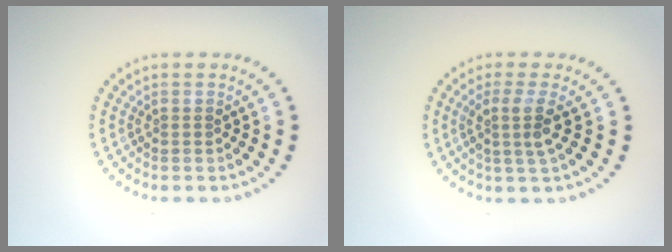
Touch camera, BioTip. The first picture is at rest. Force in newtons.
{"total": 2.5, "press": 1.9, "slide": 1.6}